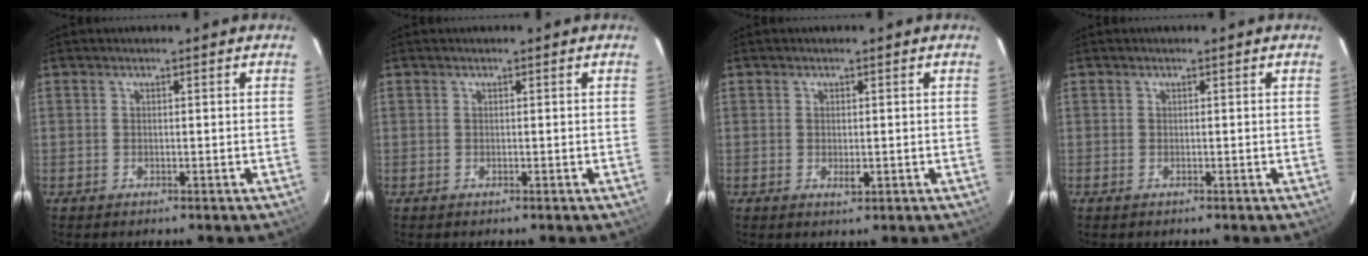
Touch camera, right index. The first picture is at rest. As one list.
[{"total": 0.0}, {"total": 1.8, "force": [-0.3, 0.9, 1.6], "torque": [-0.027, -0.002, -0.003]}, {"total": 0.0}]